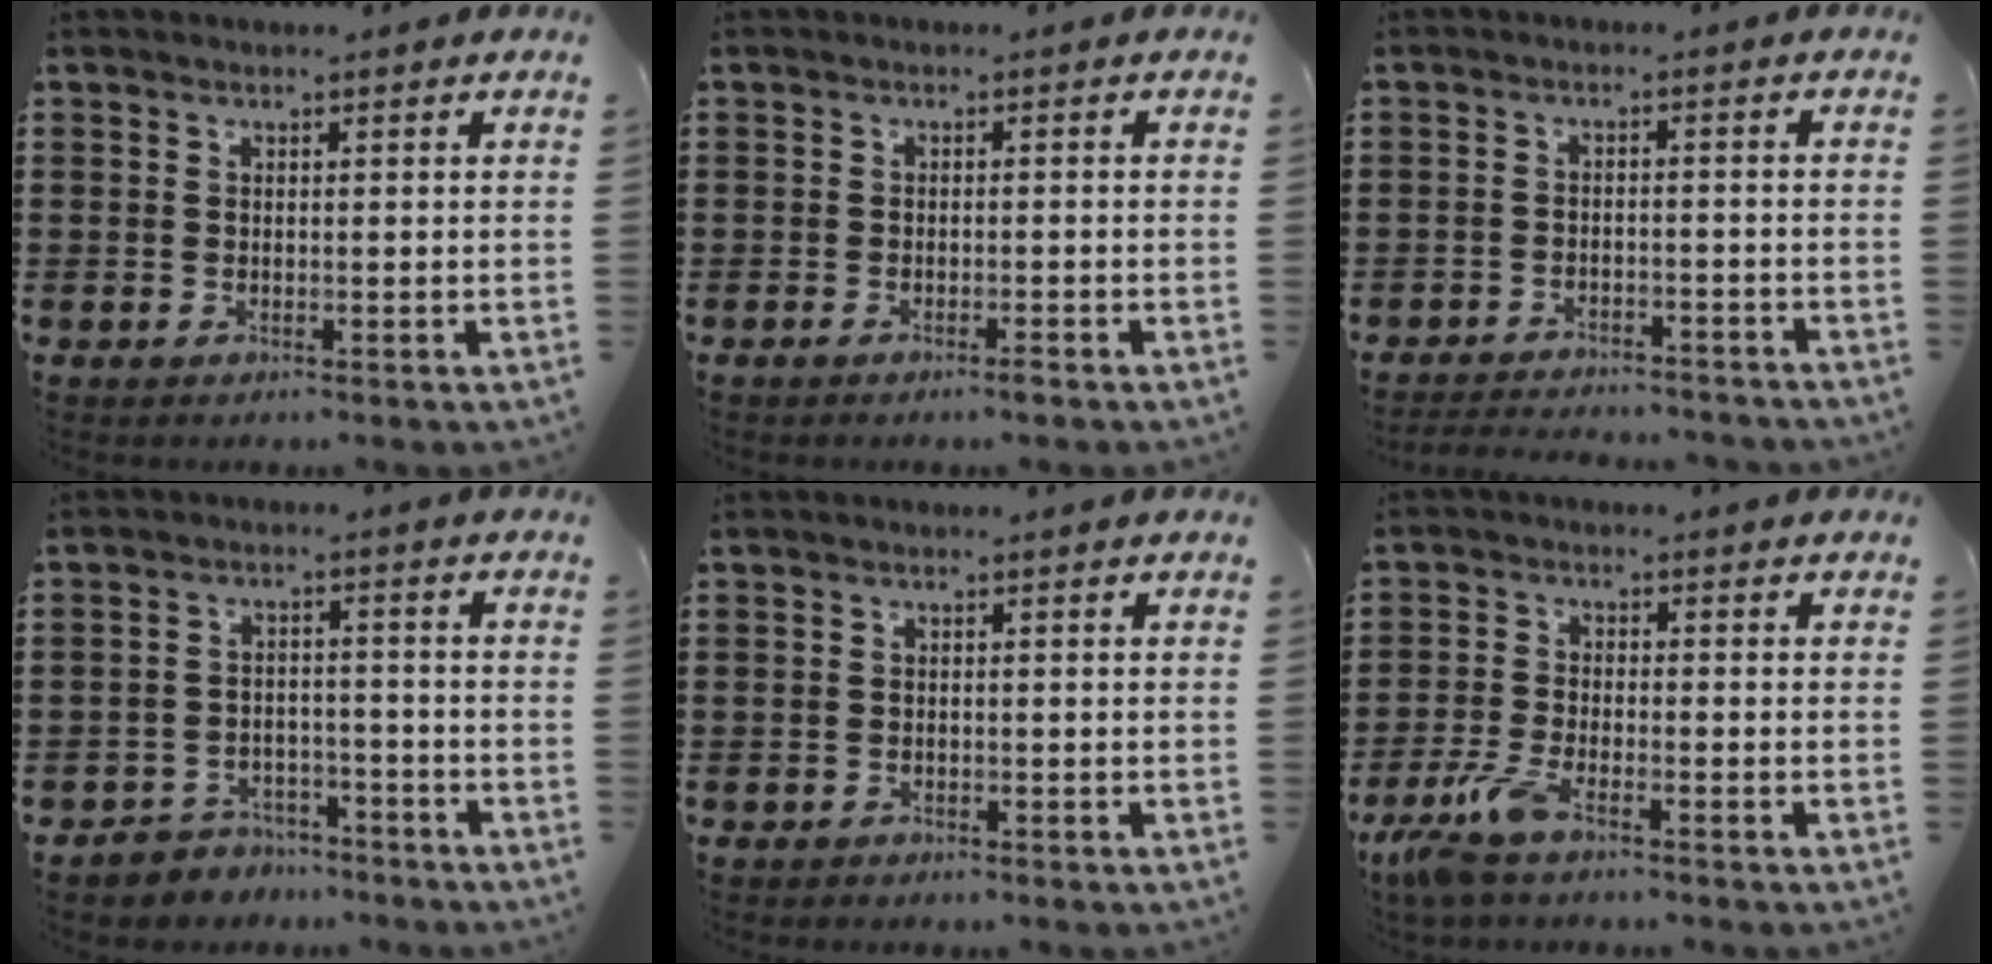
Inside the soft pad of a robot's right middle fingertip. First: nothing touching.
{"total": 1.1, "force": [-0.8, 0.1, 0.7], "torque": [-0.014, -0.004, -0.015]}
{"total": 3.3, "force": [-3.2, 0.4, 0.1], "torque": [-0.005, 0.002, -0.069]}
{"total": 3.9, "force": [-3.7, 1.0, -0.2], "torque": [-0.005, 0.004, -0.081]}
{"total": 0.9, "force": [-0.8, 0.4, -0.1], "torque": [0.000, 0.004, -0.018]}
{"total": 5.7, "force": [-4.1, 1.2, 3.8], "torque": [-0.102, -0.015, -0.083]}